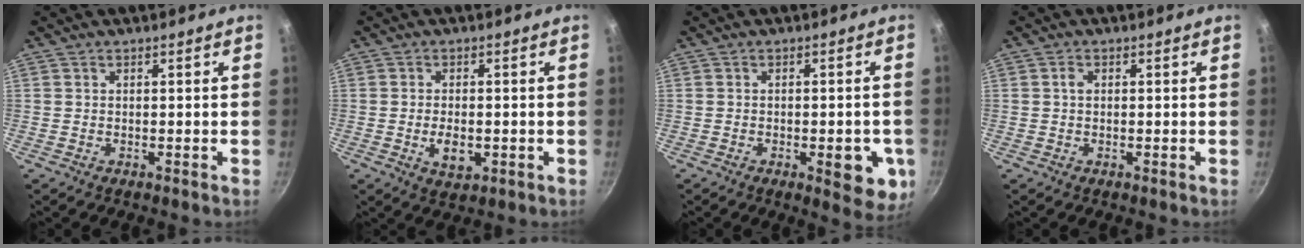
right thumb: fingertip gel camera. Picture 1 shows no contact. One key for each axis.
{"total": 4.8, "fx": -1.0, "fy": 2.8, "fz": 3.9, "tx": -0.064, "ty": 0.000, "tz": -0.012}
{"total": 8.8, "fx": -2.5, "fy": 3.7, "fz": 7.6, "tx": -0.065, "ty": 0.004, "tz": -0.028}
{"total": 1.3, "fx": 0.2, "fy": 1.0, "fz": 0.9, "tx": -0.013, "ty": 0.006, "tz": 0.002}